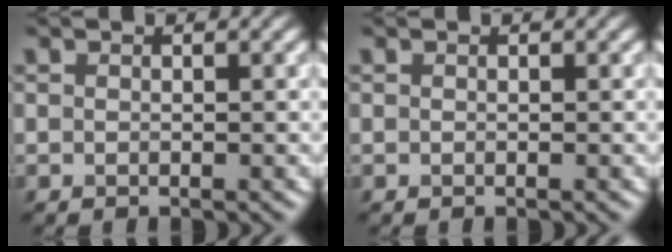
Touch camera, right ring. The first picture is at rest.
{"total": 0.0}